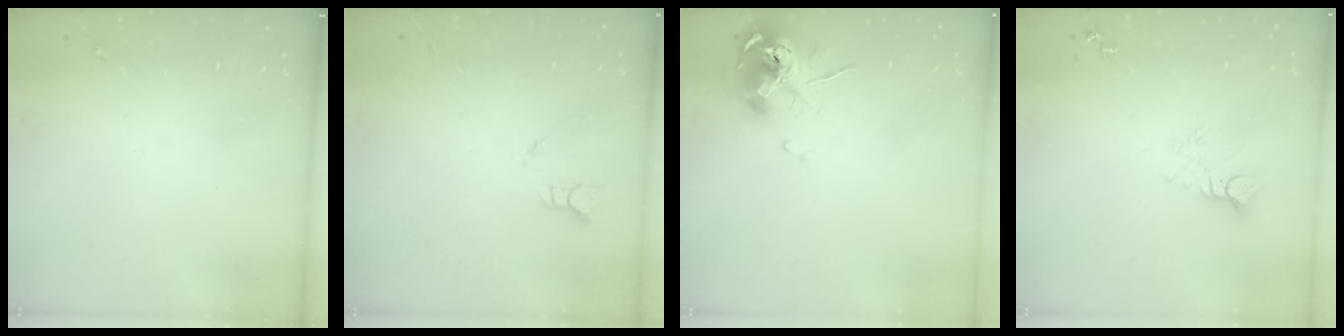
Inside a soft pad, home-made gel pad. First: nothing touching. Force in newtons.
{"total": 2.0, "press": 2.0, "slide": 0.1}
{"total": 10.3, "press": 10.2, "slide": 1.5}
{"total": 5.7, "press": 5.7, "slide": 0.3}